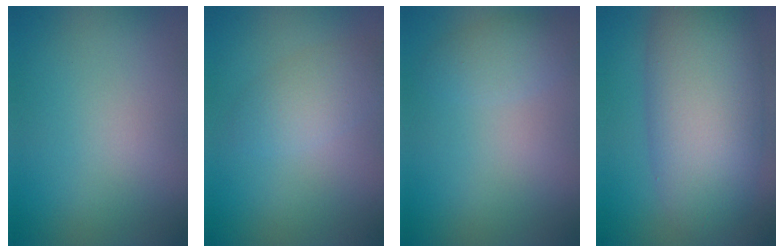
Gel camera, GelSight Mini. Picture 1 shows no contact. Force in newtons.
{"total": 2.6, "press": 2.6, "slide": 0.1}
{"total": 1.7, "press": 1.7, "slide": 0.1}
{"total": 10.1, "press": 10.1, "slide": 0.3}